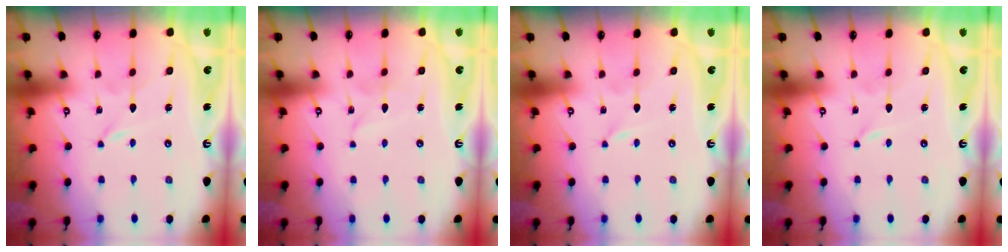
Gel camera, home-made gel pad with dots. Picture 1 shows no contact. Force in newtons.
{"total": 2.2, "press": 2.2, "slide": 0.2}
{"total": 0.0}
{"total": 0.0}